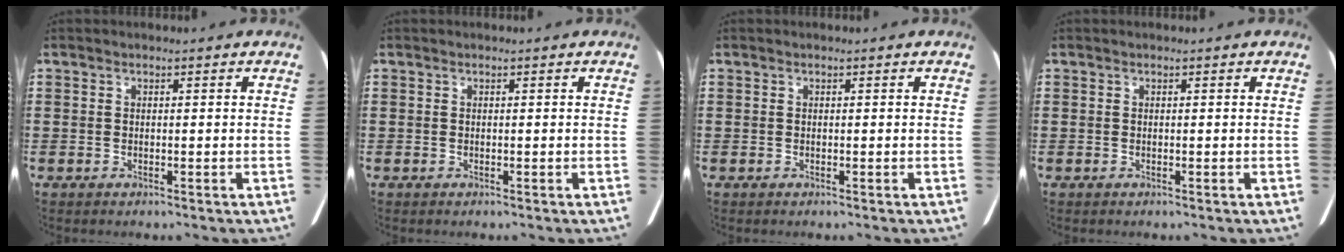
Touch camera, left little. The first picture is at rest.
{"total": 0.0}
{"total": 0.0}
{"total": 0.0}